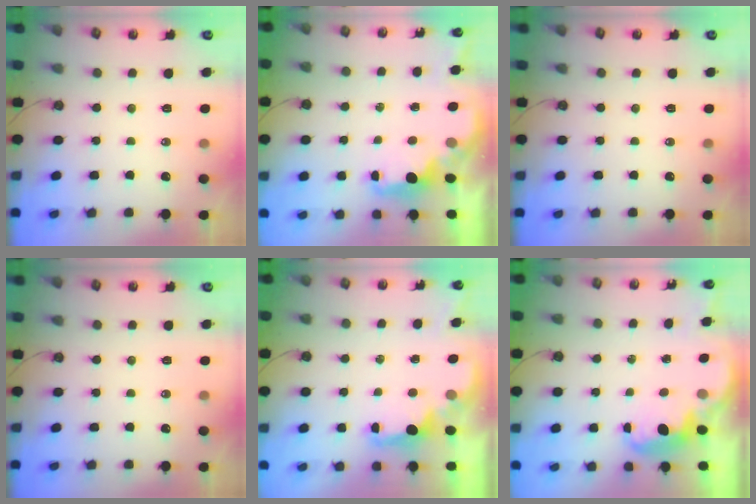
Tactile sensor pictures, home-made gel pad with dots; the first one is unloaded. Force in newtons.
{"total": 2.1, "press": 2.0, "slide": 0.8}
{"total": 0.0}
{"total": 0.0}
{"total": 1.9, "press": 1.7, "slide": 0.7}
{"total": 2.7, "press": 2.6, "slide": 0.7}